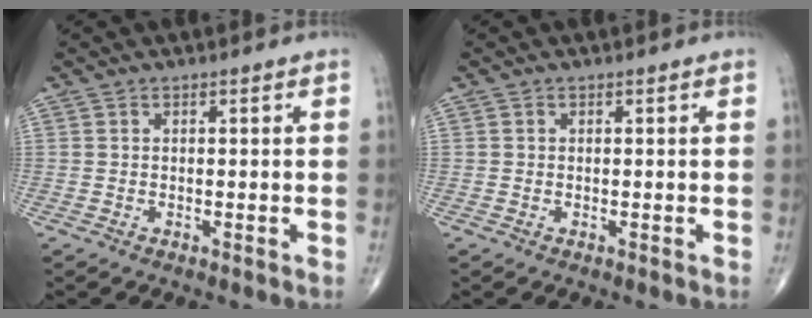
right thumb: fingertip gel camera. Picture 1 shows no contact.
{"total": 0.0}